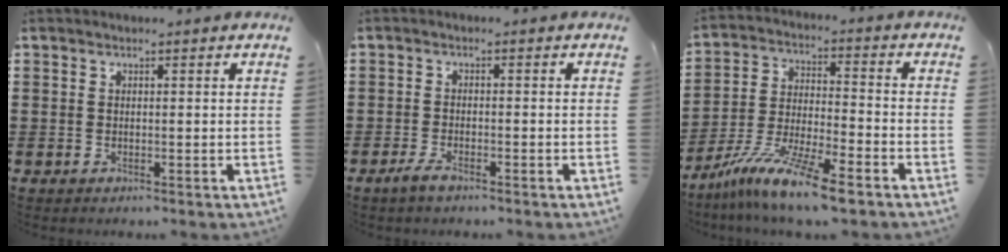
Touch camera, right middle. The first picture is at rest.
{"total": 2.1, "force": [-1.4, 0.4, 1.4], "torque": [-0.033, -0.001, -0.029]}
{"total": 11.1, "force": [-8.9, 0.2, 6.7], "torque": [-0.138, 0.001, -0.175]}